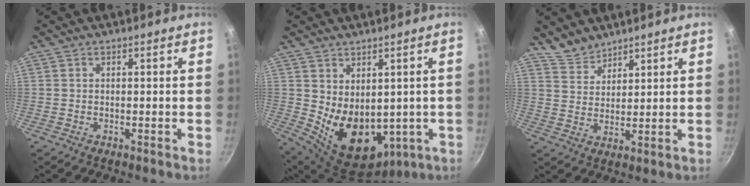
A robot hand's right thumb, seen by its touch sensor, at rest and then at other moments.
{"total": 13.1, "force": [0.5, 9.4, 9.1], "torque": [-0.118, -0.030, 0.043]}
{"total": 5.2, "force": [4.7, 2.1, 0.6], "torque": [-0.001, -0.022, 0.094]}